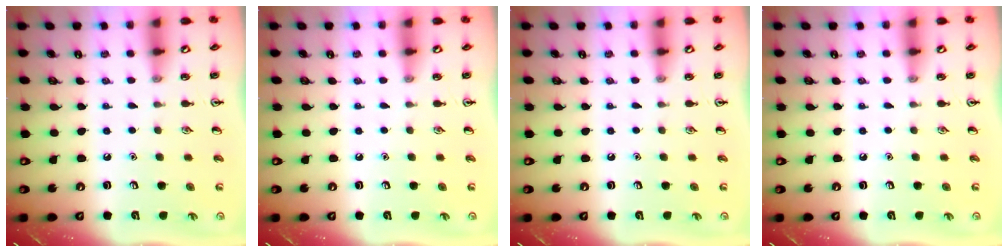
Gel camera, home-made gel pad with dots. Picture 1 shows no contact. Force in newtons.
{"total": 0.0}
{"total": 0.0}
{"total": 0.0}